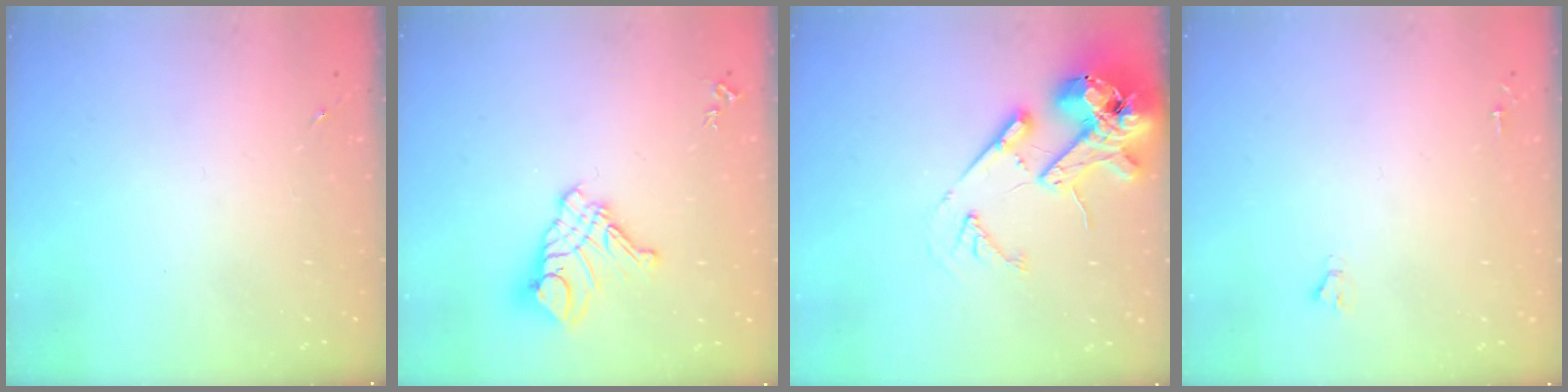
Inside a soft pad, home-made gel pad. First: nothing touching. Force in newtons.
{"total": 12.9, "press": 12.8, "slide": 1.1}
{"total": 17.1, "press": 16.8, "slide": 2.7}
{"total": 1.6, "press": 1.6, "slide": 0.2}